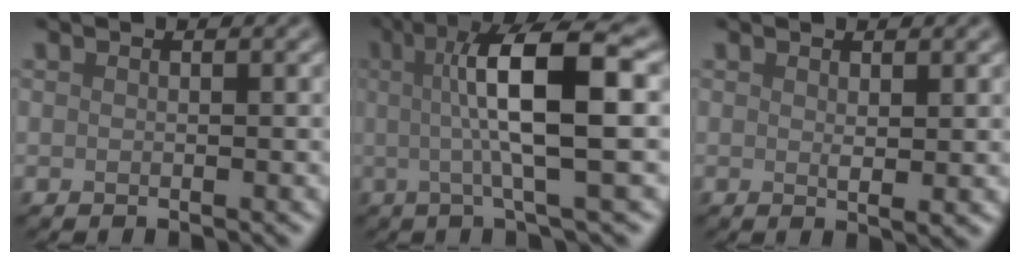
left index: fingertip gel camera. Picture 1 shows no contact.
{"total": 9.2, "force": [1.1, 1.9, 8.9], "torque": [-0.122, 0.012, 0.013]}
{"total": 1.2, "force": [0.5, 0.2, 1.0], "torque": [-0.015, -0.003, 0.009]}